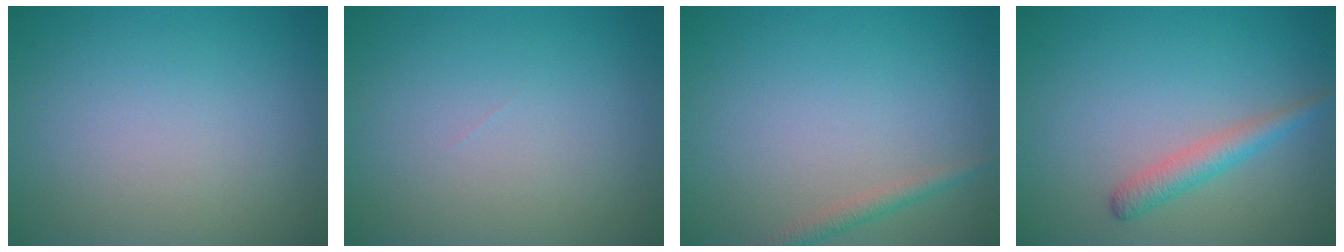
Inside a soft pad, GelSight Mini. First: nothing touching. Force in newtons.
{"total": 0.0}
{"total": 1.4, "press": 1.4, "slide": 0.0}
{"total": 2.3, "press": 2.3, "slide": 0.0}